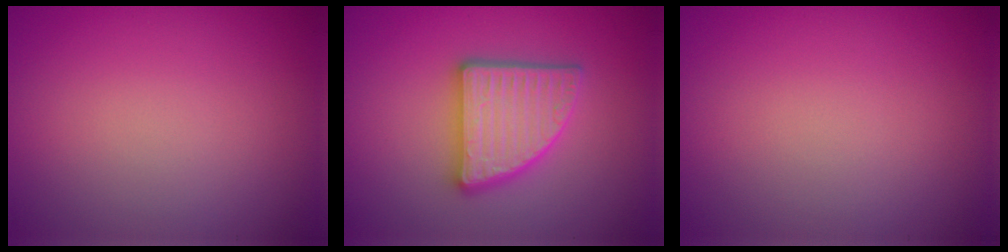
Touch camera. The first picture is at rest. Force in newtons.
{"total": 4.9, "press": 4.9, "slide": 0.7}
{"total": 0.0}